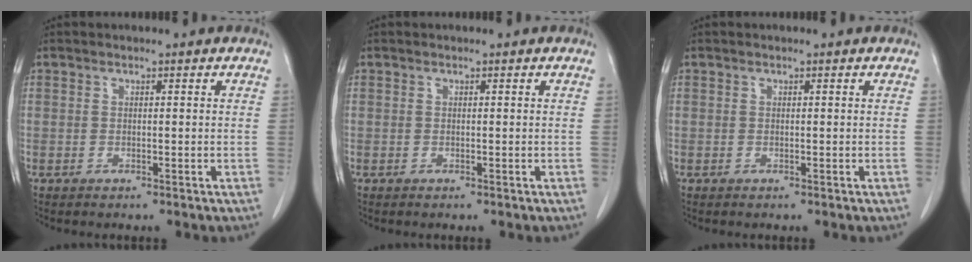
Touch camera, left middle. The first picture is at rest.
{"total": 0.0}
{"total": 0.0}